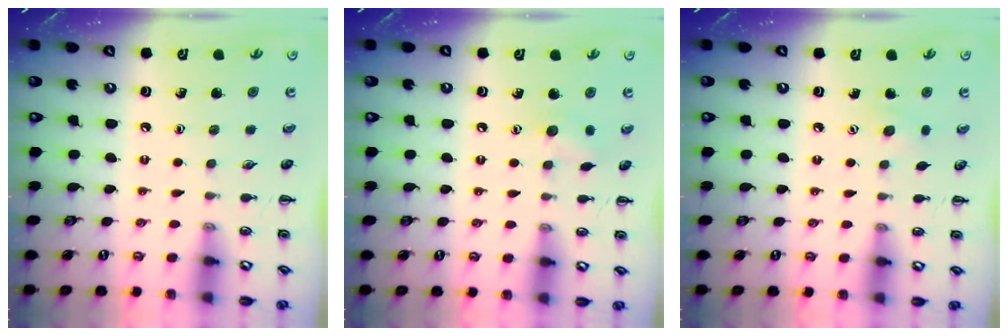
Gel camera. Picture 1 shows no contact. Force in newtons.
{"total": 6.2, "press": 6.1, "slide": 1.3}
{"total": 4.1, "press": 4.0, "slide": 1.0}